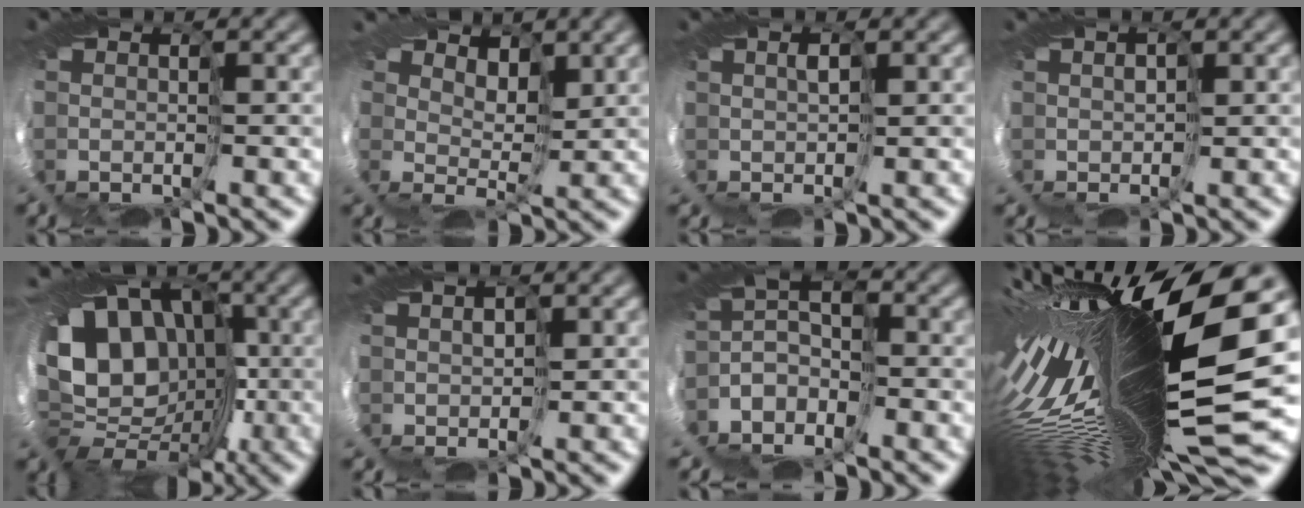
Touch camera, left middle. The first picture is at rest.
{"total": 3.0, "force": [2.9, -0.6, -0.4], "torque": [0.020, 0.007, 0.008]}
{"total": 2.3, "force": [0.7, -1.9, -1.0], "torque": [0.023, 0.009, -0.003]}
{"total": 1.5, "force": [0.7, -0.9, -0.9], "torque": [0.021, 0.018, 0.004]}
{"total": 13.4, "force": [1.1, 10.7, 8.0], "torque": [-0.094, 0.018, -0.039]}
{"total": 1.2, "force": [0.8, -0.6, -0.8], "torque": [0.024, 0.019, 0.002]}
{"total": 3.5, "force": [-3.3, 0.8, 0.8], "torque": [0.002, 0.002, -0.086]}
{"total": 16.9, "force": [-0.4, 2.9, 16.7], "torque": [-0.300, -0.047, -0.013]}